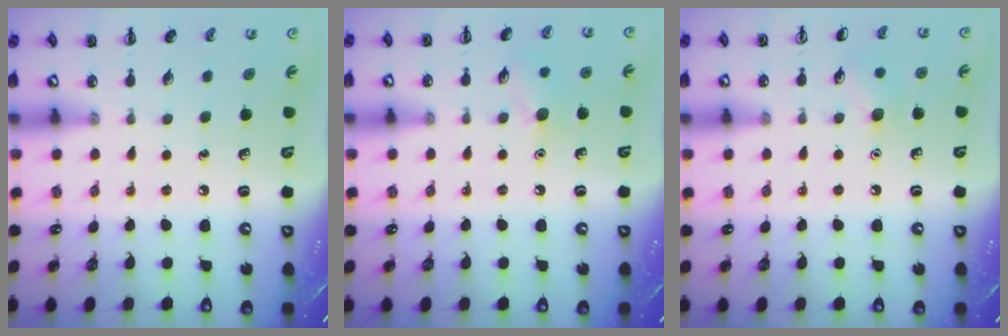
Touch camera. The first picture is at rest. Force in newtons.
{"total": 7.5, "press": 7.3, "slide": 1.4}
{"total": 6.1, "press": 5.9, "slide": 1.8}